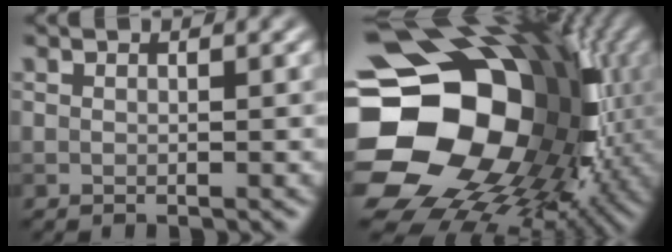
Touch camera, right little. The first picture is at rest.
{"total": 21.6, "force": [-2.0, 17.7, 12.3], "torque": [-0.226, -0.022, -0.045]}